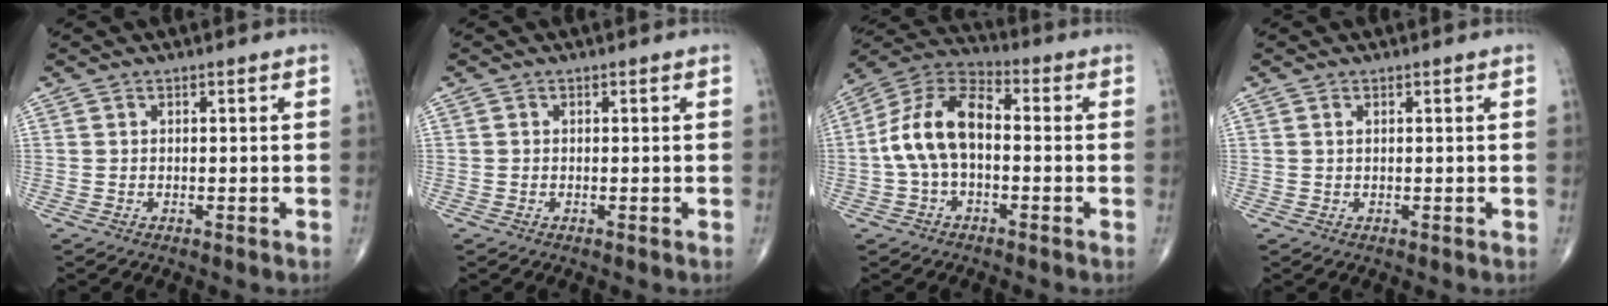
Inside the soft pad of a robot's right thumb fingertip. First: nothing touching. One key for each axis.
{"total": 0.0}
{"total": 12.4, "fx": -0.7, "fy": 7.0, "fz": 10.3, "tx": -0.199, "ty": 0.039, "tz": -0.024}
{"total": 0.6, "fx": 0.3, "fy": 0.2, "fz": 0.4, "tx": -0.012, "ty": 0.004, "tz": 0.006}